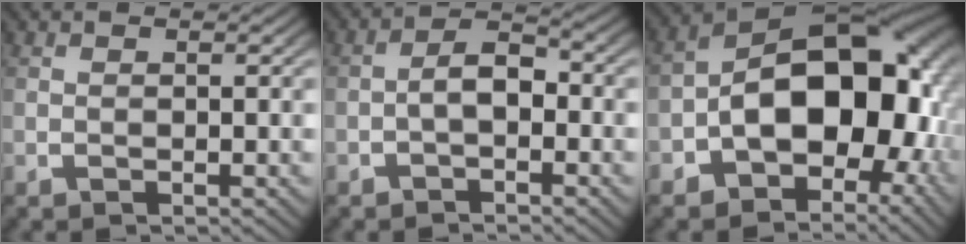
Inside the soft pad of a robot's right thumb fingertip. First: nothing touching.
{"total": 3.7, "force": [-0.9, 2.4, 2.6], "torque": [-0.045, -0.005, -0.016]}
{"total": 17.3, "force": [-2.0, 11.1, 13.1], "torque": [-0.205, -0.047, -0.016]}